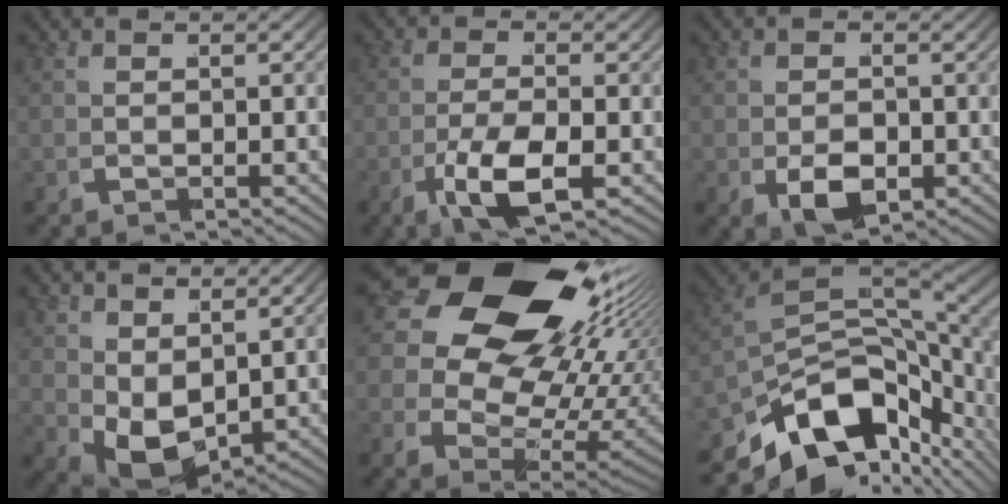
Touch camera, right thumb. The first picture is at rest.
{"total": 4.6, "force": [-2.2, 2.0, 3.5], "torque": [-0.089, -0.023, -0.039]}
{"total": 4.1, "force": [-1.5, 2.9, 2.5], "torque": [-0.056, -0.034, -0.019]}
{"total": 5.8, "force": [-1.1, 4.1, 3.9], "torque": [-0.095, -0.042, -0.003]}
{"total": 22.6, "force": [4.1, 14.6, 16.7], "torque": [-0.288, -0.030, 0.067]}
{"total": 13.3, "force": [-4.6, 7.9, 9.7], "torque": [-0.175, -0.042, -0.061]}